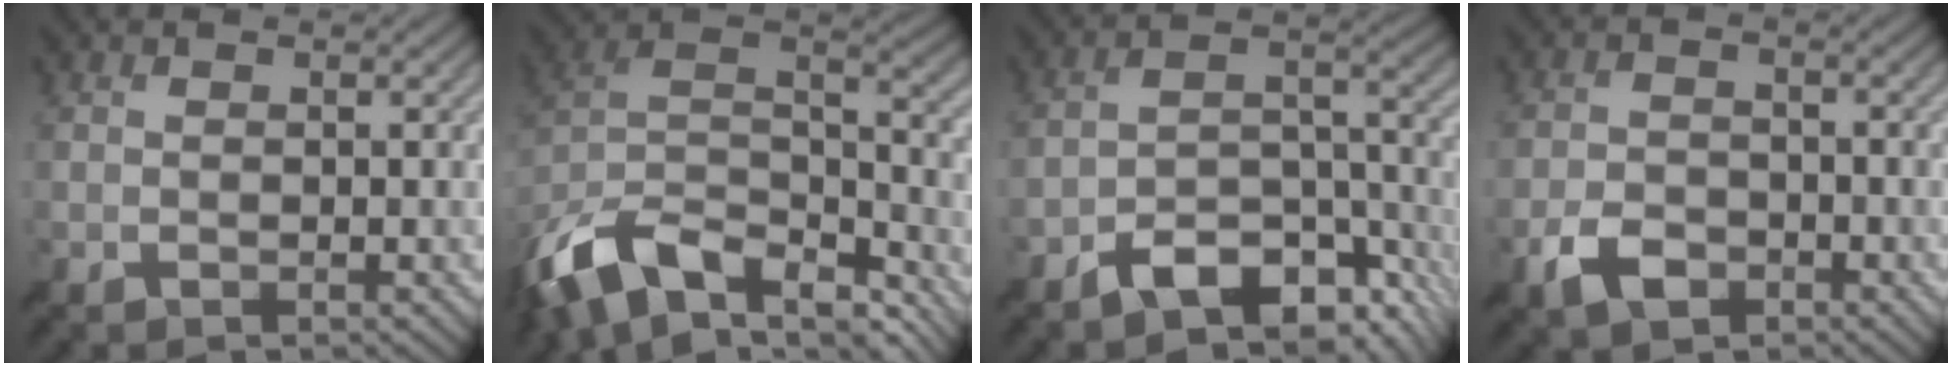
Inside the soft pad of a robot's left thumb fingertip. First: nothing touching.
{"total": 16.3, "force": [-10.8, 8.4, 8.9], "torque": [-0.236, -0.022, -0.163]}
{"total": 10.9, "force": [-7.6, 4.4, 6.5], "torque": [-0.092, -0.002, -0.140]}
{"total": 4.1, "force": [-2.6, 2.3, 2.2], "torque": [-0.041, -0.005, -0.056]}